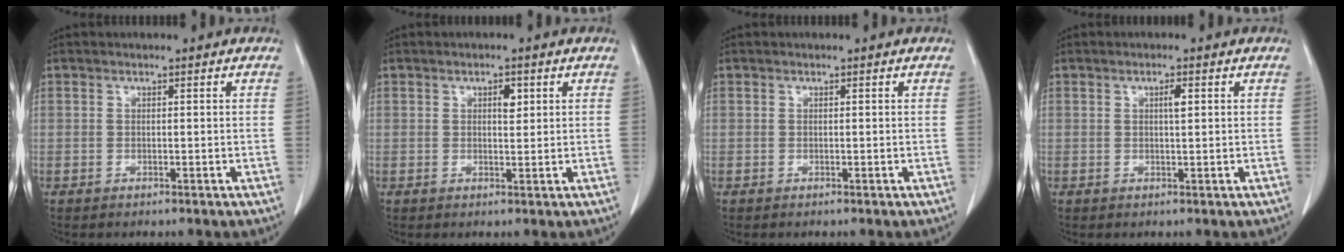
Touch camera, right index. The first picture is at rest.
{"total": 2.1, "force": [0.8, 0.9, 1.7], "torque": [-0.024, -0.001, 0.012]}
{"total": 0.0}
{"total": 1.7, "force": [0.5, 0.2, 1.6], "torque": [-0.026, 0.002, 0.007]}